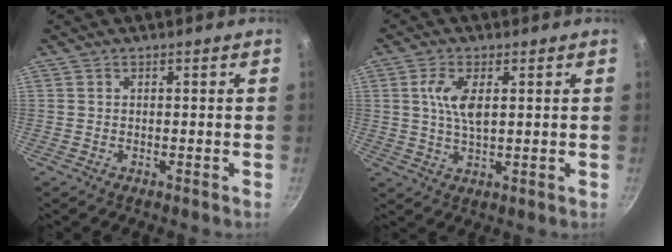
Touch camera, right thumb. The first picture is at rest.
{"total": 6.3, "force": [1.5, 2.7, 5.5], "torque": [-0.107, -0.002, 0.028]}